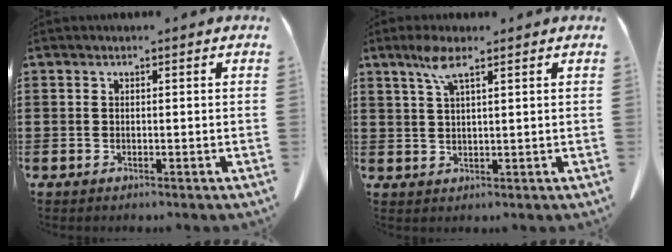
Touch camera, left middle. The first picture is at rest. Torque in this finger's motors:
{"motor_torque": [0.15, 0.11, 0.08, 0.04]}